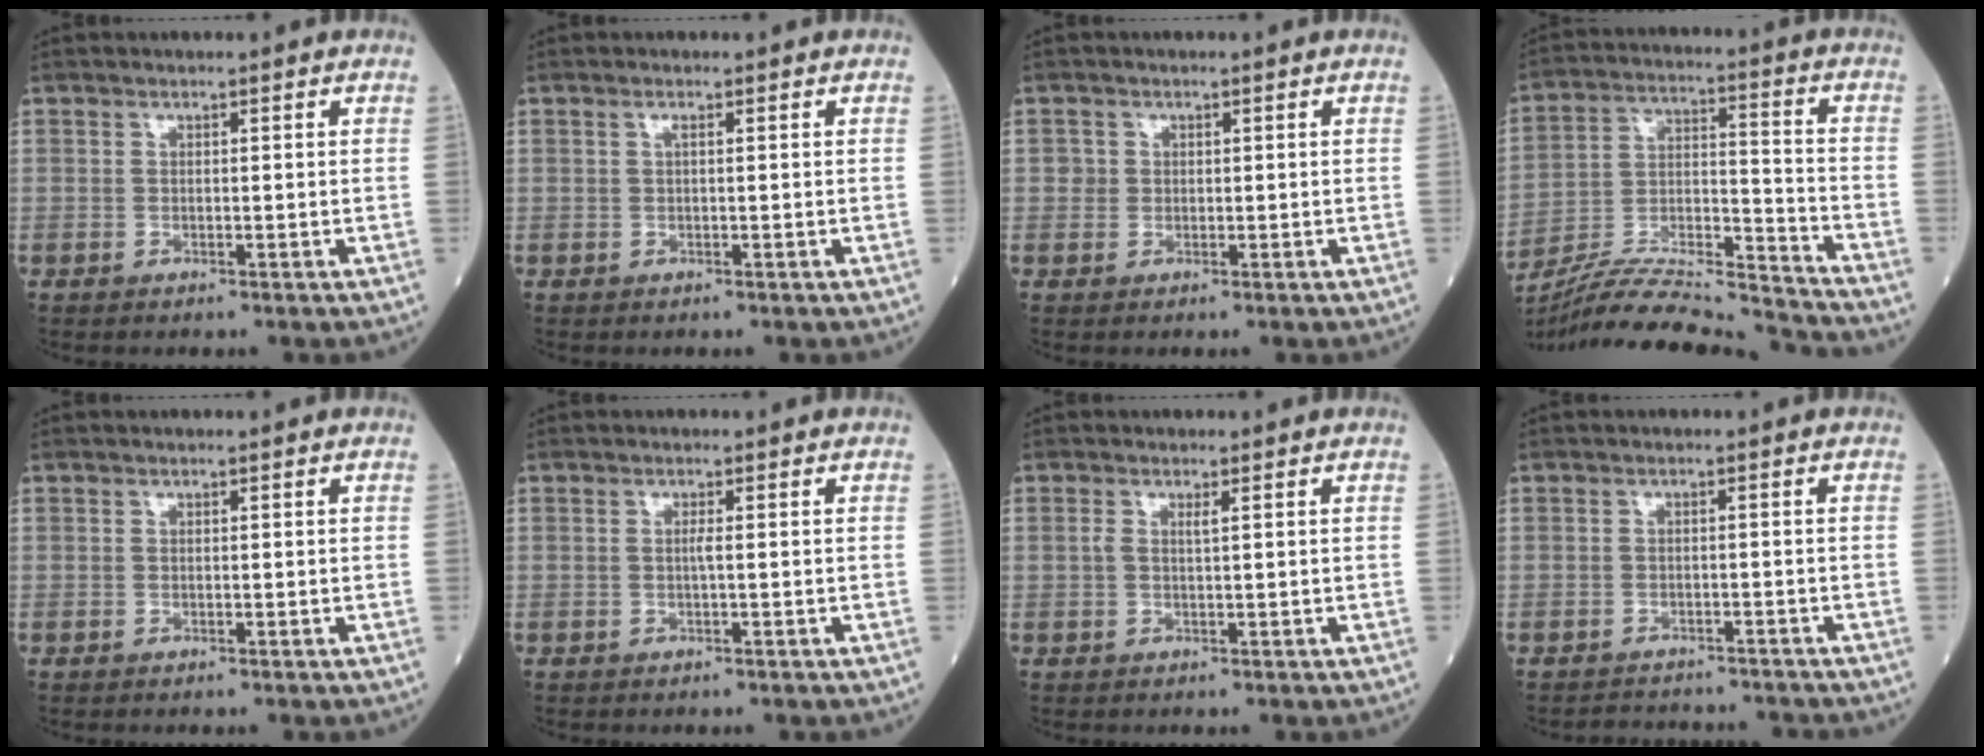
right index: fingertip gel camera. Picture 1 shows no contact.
{"total": 0.5, "force": [0.2, 0.0, 0.5], "torque": [-0.012, 0.000, 0.003]}
{"total": 1.5, "force": [0.3, 1.4, 0.2], "torque": [0.005, 0.002, 0.000]}
{"total": 20.1, "force": [-19.2, -0.5, 5.9], "torque": [-0.128, 0.001, -0.319]}
{"total": 0.0}
{"total": 0.7, "force": [-0.1, -0.2, 0.7], "torque": [-0.013, -0.001, -0.003]}
{"total": 1.3, "force": [0.5, 0.1, 1.2], "torque": [-0.035, 0.006, 0.009]}
{"total": 6.5, "force": [-6.3, 1.3, 0.6], "torque": [-0.005, 0.005, -0.078]}